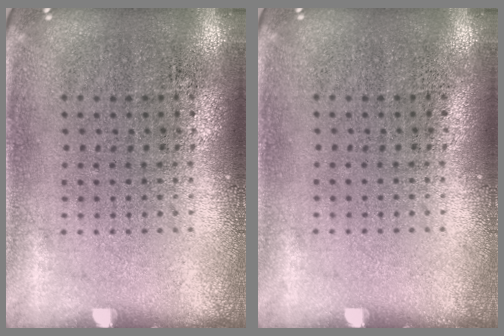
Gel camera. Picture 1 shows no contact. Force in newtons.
{"total": 0.0}